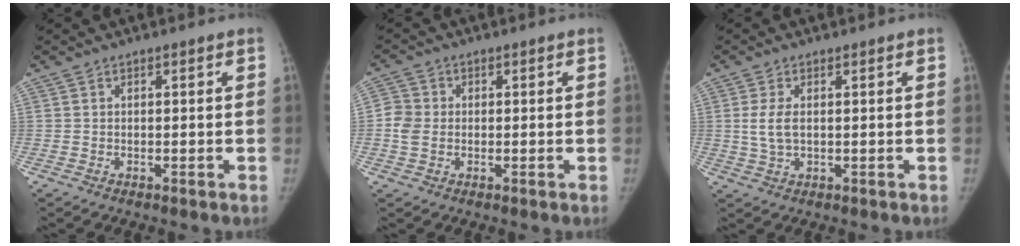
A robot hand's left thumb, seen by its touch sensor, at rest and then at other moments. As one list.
[{"total": 4.0, "force": [-0.3, 3.4, 2.1], "torque": [-0.041, 0.006, -0.011]}, {"total": 4.1, "force": [0.5, 2.2, 3.4], "torque": [-0.079, -0.004, 0.012]}]